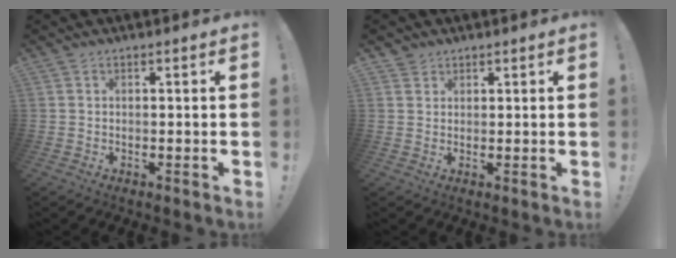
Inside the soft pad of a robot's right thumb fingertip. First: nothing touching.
{"total": 2.2, "force": [1.7, 1.4, 0.0], "torque": [0.004, -0.007, 0.031]}